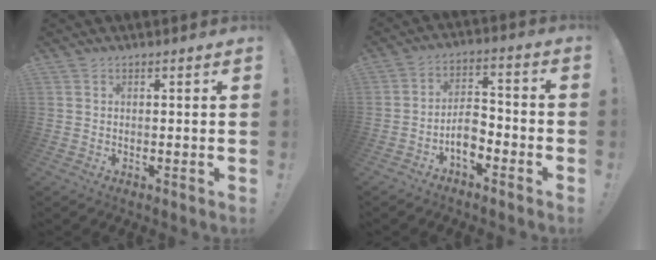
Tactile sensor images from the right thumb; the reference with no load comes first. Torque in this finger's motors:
{"motor_torque": [1.10, 0.17, 0.50, -0.63, 0.10]}